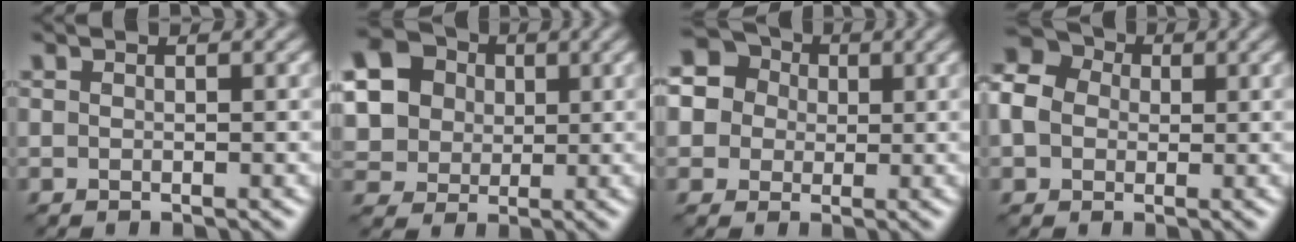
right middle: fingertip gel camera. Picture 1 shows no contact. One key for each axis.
{"total": 13.7, "fx": 3.5, "fy": 12.1, "fz": 5.4, "tx": -0.162, "ty": 0.022, "tz": 0.058}
{"total": 10.5, "fx": 3.5, "fy": 9.2, "fz": 3.7, "tx": -0.107, "ty": 0.046, "tz": 0.045}
{"total": 7.0, "fx": 1.0, "fy": 6.0, "fz": 3.5, "tx": -0.086, "ty": 0.032, "tz": -0.003}